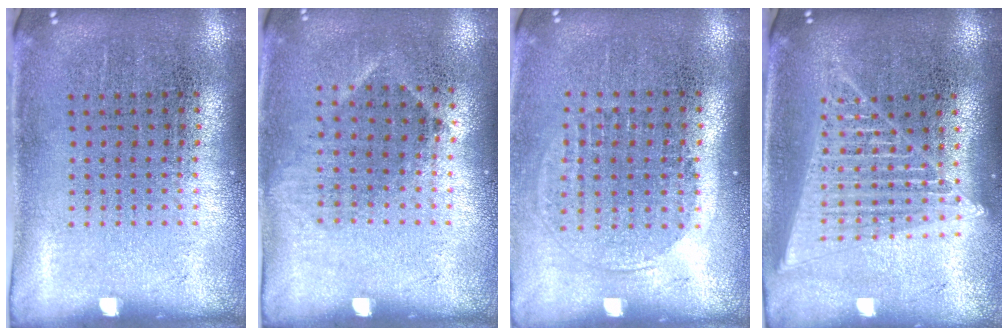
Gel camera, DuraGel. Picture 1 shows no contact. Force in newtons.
{"total": 1.1, "press": 0.9, "slide": 0.7}
{"total": 1.3, "press": 1.2, "slide": 0.6}
{"total": 1.8, "press": 1.6, "slide": 0.8}